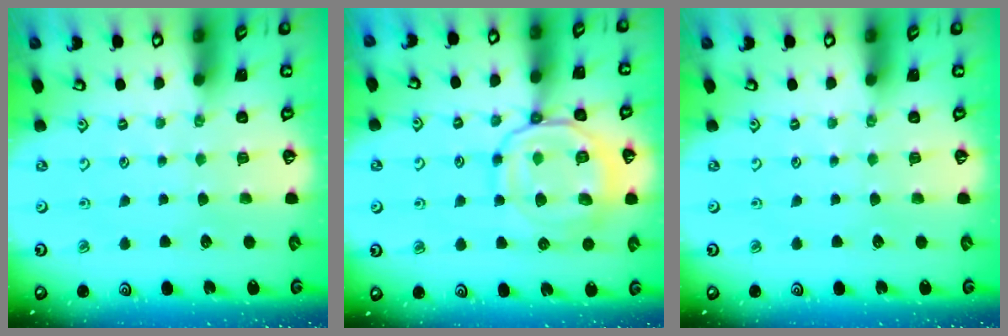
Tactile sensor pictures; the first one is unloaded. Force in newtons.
{"total": 15.7, "press": 15.7, "slide": 1.4}
{"total": 0.0}